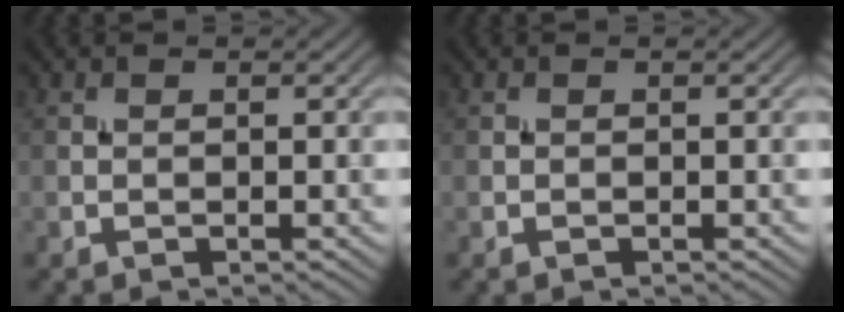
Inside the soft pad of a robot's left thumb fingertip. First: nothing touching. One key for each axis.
{"total": 0.0}